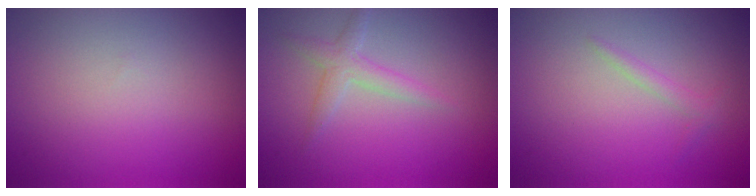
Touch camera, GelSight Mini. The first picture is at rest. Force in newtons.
{"total": 1.9, "press": 1.9, "slide": 0.0}
{"total": 1.0, "press": 1.0, "slide": 0.1}